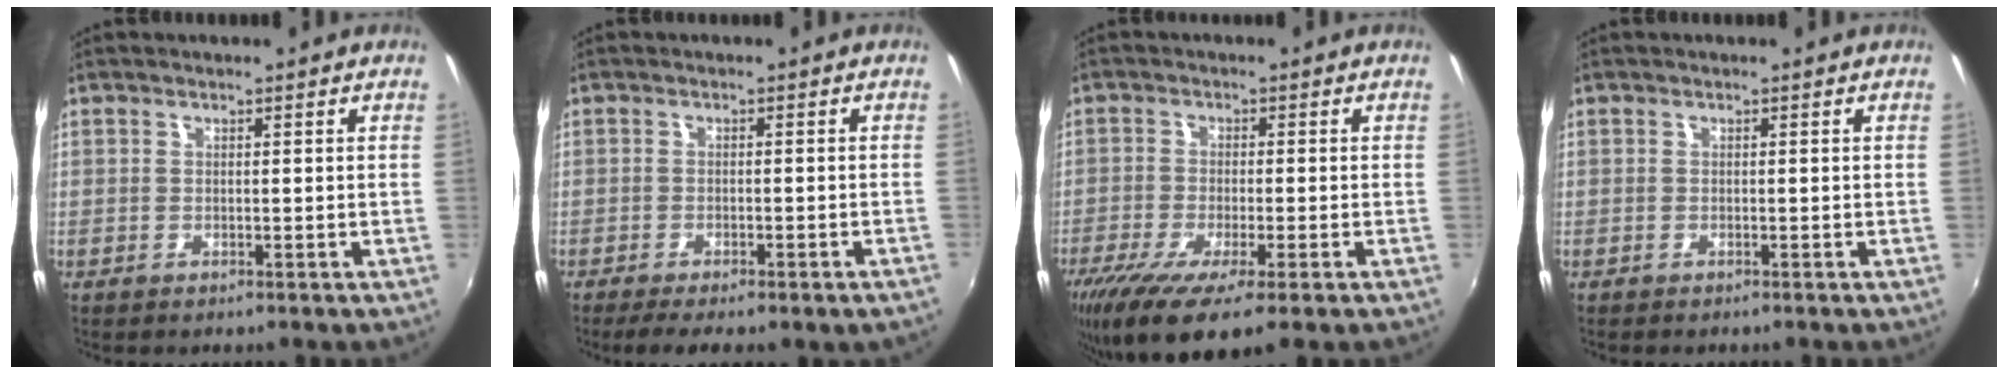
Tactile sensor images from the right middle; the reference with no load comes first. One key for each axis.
{"total": 6.2, "fx": -4.7, "fy": 0.9, "fz": 3.9, "tx": -0.081, "ty": -0.019, "tz": -0.064}
{"total": 12.1, "fx": -7.5, "fy": 2.3, "fz": 9.3, "tx": -0.188, "ty": -0.049, "tz": -0.125}
{"total": 0.0}